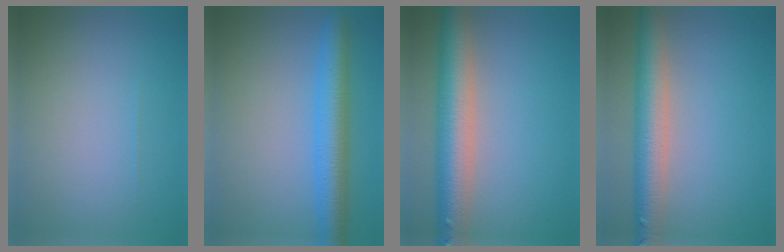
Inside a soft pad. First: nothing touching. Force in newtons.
{"total": 5.5, "press": 5.5, "slide": 0.2}
{"total": 7.9, "press": 7.9, "slide": 0.5}
{"total": 6.1, "press": 6.1, "slide": 0.3}